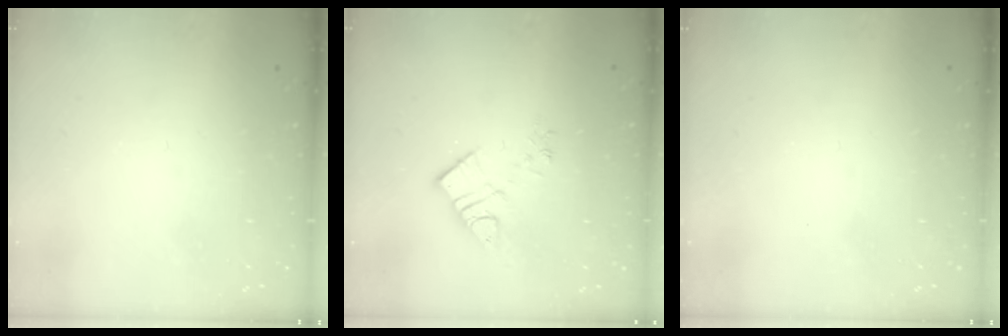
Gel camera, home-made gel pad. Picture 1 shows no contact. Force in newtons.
{"total": 9.1, "press": 9.1, "slide": 0.5}
{"total": 0.0}